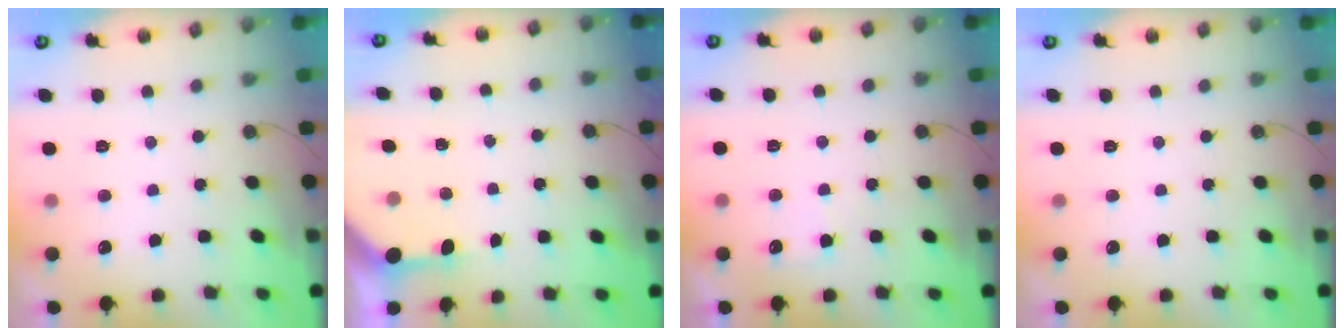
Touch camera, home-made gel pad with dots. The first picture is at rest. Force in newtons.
{"total": 3.1, "press": 3.1, "slide": 0.3}
{"total": 3.9, "press": 3.9, "slide": 0.6}
{"total": 0.0}